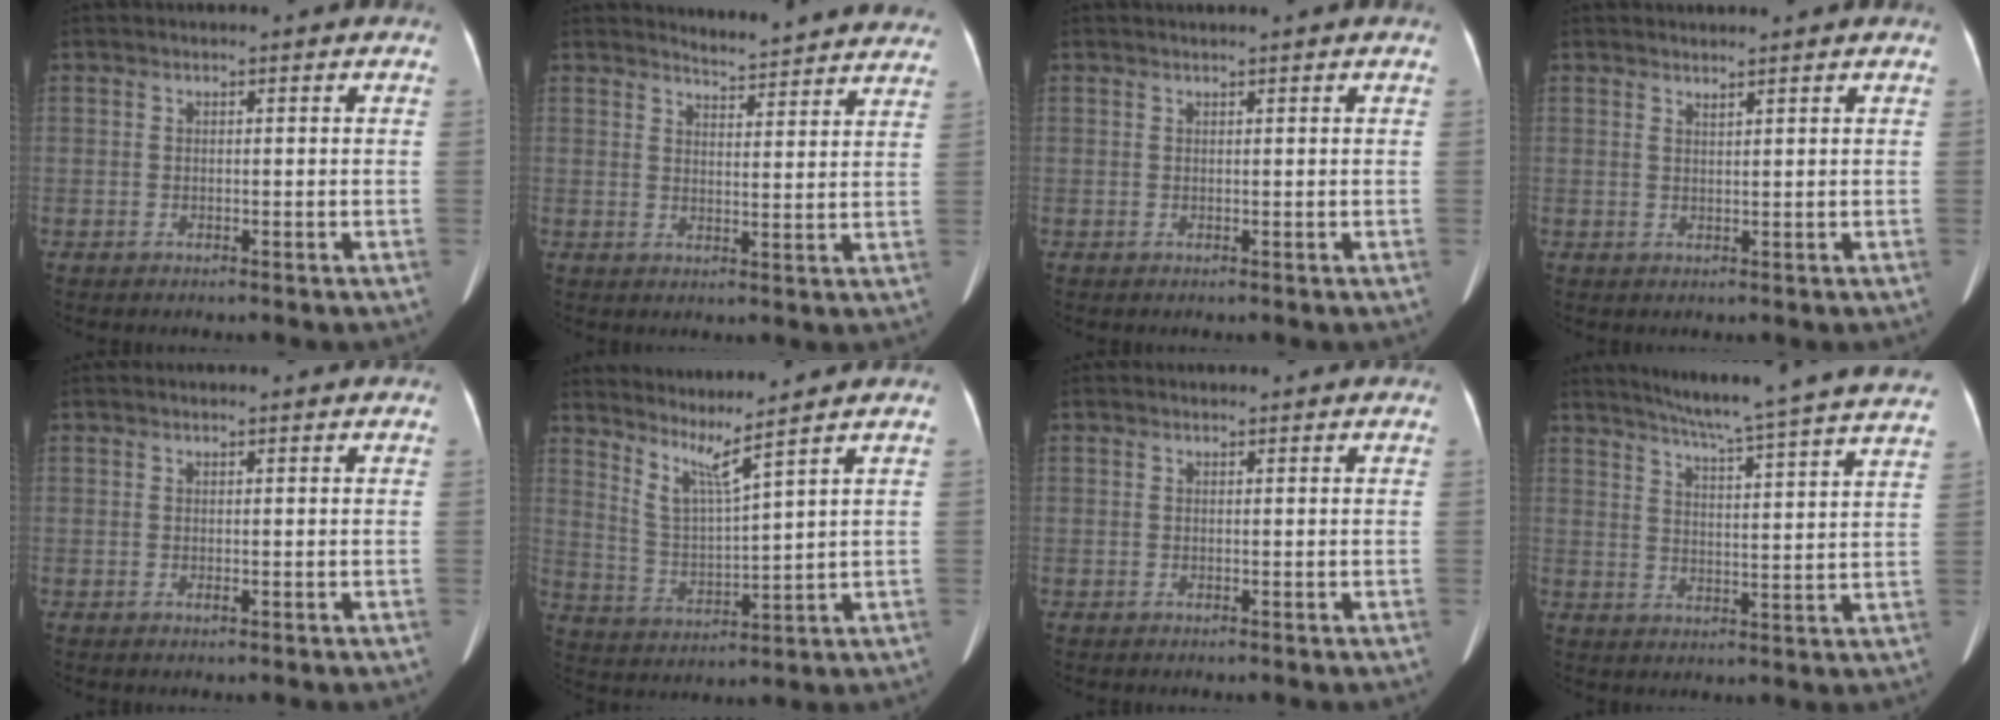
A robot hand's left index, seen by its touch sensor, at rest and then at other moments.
{"total": 12.6, "force": [12.4, 1.2, 2.2], "torque": [-0.014, -0.031, 0.130]}
{"total": 0.9, "force": [0.7, -0.2, 0.4], "torque": [-0.011, 0.006, 0.021]}
{"total": 1.0, "force": [0.9, -0.4, 0.4], "torque": [-0.020, -0.009, 0.019]}
{"total": 0.6, "force": [0.2, 0.1, 0.6], "torque": [-0.016, 0.003, 0.000]}
{"total": 5.7, "force": [4.8, -1.9, 2.6], "torque": [-0.060, -0.024, 0.099]}
{"total": 0.7, "force": [0.7, 0.2, 0.0], "torque": [-0.010, 0.007, 0.010]}
{"total": 23.5, "force": [21.1, -1.3, 10.2], "torque": [-0.159, -0.048, 0.263]}